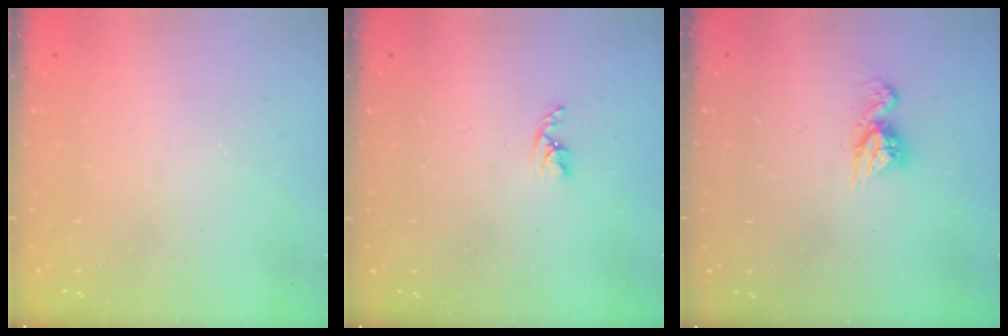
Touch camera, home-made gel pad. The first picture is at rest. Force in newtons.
{"total": 2.7, "press": 2.7, "slide": 0.5}
{"total": 7.8, "press": 7.8, "slide": 0.6}